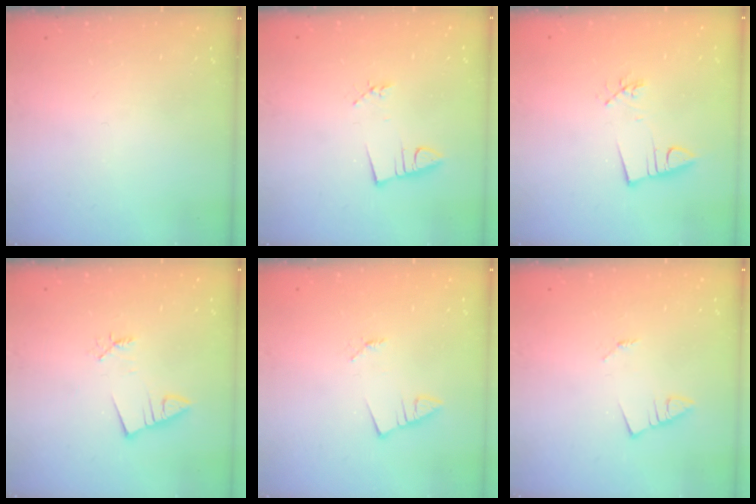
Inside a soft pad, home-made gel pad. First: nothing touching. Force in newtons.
{"total": 2.9, "press": 1.5, "slide": 2.5}
{"total": 3.4, "press": 1.9, "slide": 2.8}
{"total": 2.4, "press": 2.4, "slide": 0.3}
{"total": 1.4, "press": 1.4, "slide": 0.1}
{"total": 1.3, "press": 1.3, "slide": 0.1}